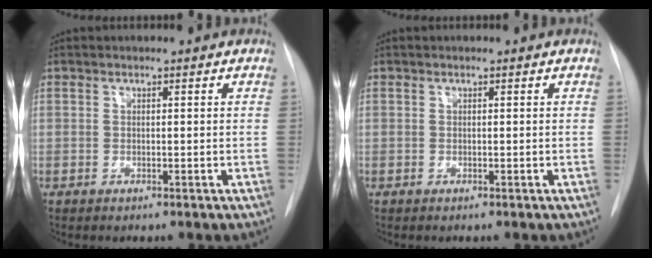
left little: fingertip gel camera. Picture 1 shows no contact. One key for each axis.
{"total": 0.0}